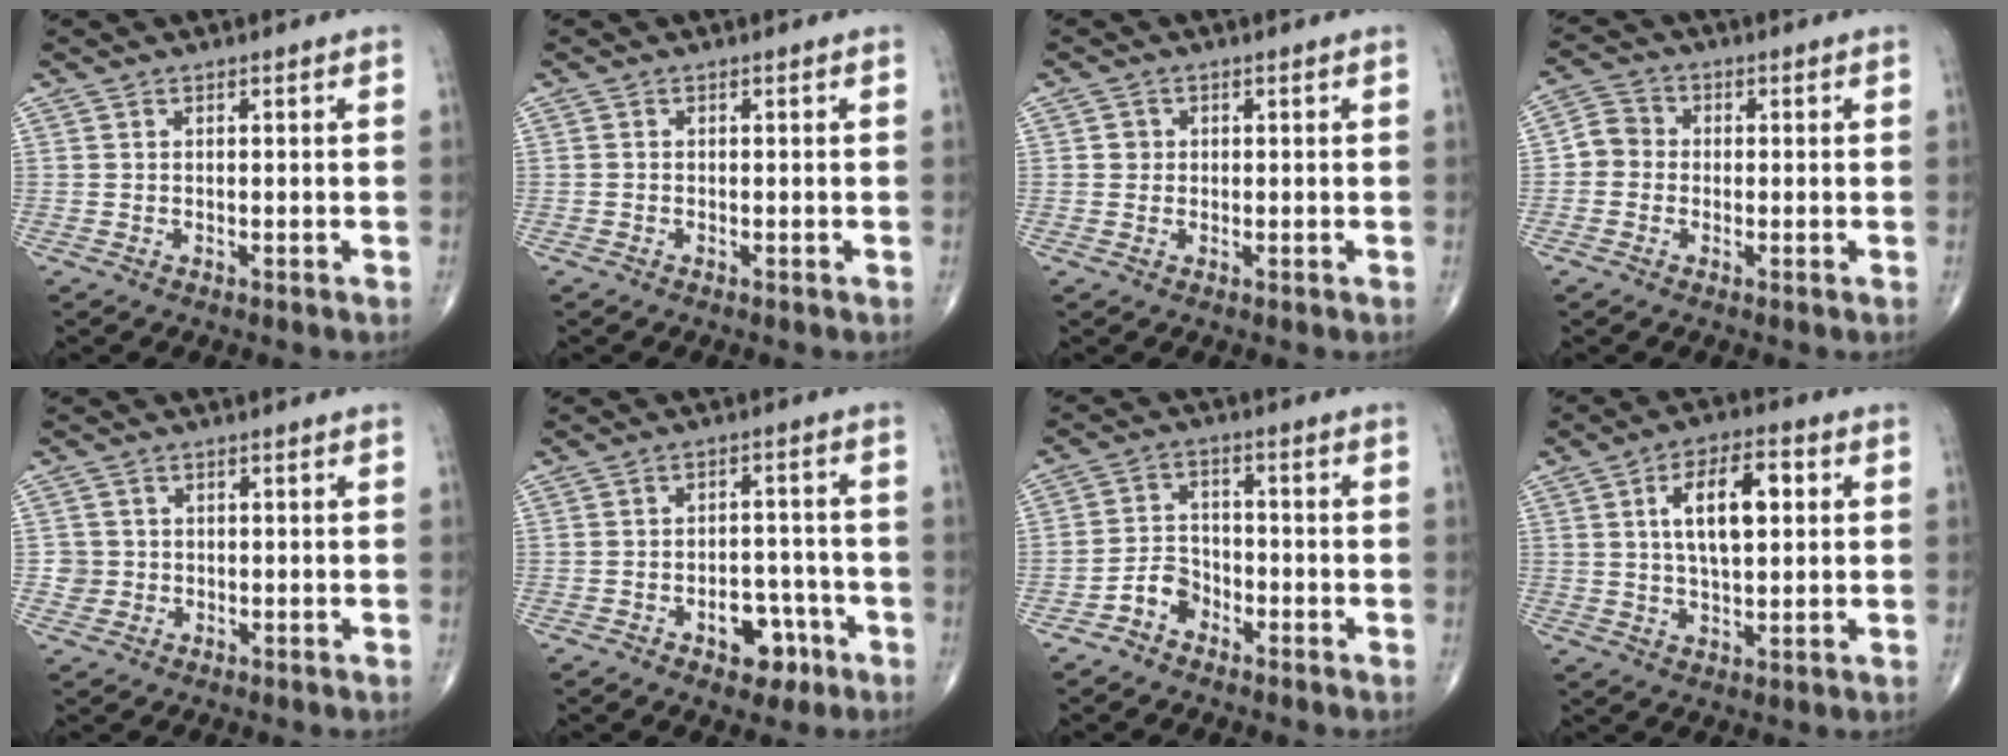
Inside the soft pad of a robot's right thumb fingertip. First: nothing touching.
{"total": 0.0}
{"total": 1.5, "force": [0.1, 1.5, 0.4], "torque": [0.003, 0.003, 0.000]}
{"total": 4.4, "force": [-0.6, 4.1, 1.5], "torque": [-0.011, 0.013, -0.024]}
{"total": 2.4, "force": [-0.2, 2.4, 0.0], "torque": [0.018, 0.008, -0.007]}
{"total": 7.2, "force": [-3.6, 4.5, 4.3], "torque": [-0.030, 0.036, -0.047]}
{"total": 4.9, "force": [-3.1, 3.5, 1.6], "torque": [-0.011, 0.028, -0.064]}
{"total": 11.7, "force": [2.6, 5.3, 10.1], "torque": [-0.158, 0.008, 0.042]}